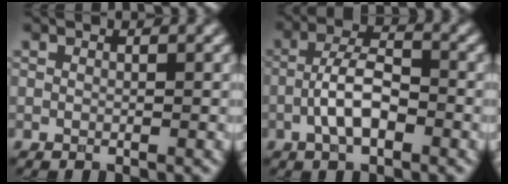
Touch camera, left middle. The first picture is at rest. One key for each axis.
{"total": 4.6, "fx": -1.5, "fy": 1.9, "fz": 3.9, "tx": -0.072, "ty": 0.009, "tz": -0.036}